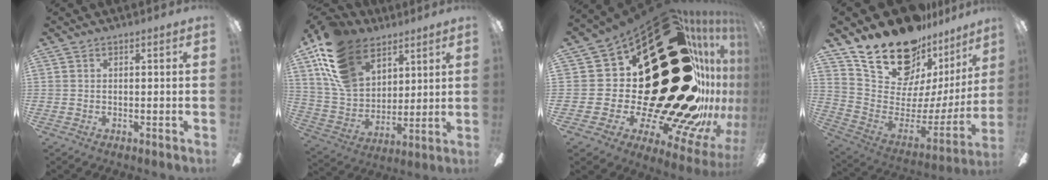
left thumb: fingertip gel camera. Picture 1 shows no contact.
{"total": 19.0, "force": [11.4, 12.3, 9.0], "torque": [-0.199, -0.042, 0.220]}
{"total": 59.5, "force": [12.4, 30.4, 49.7], "torque": [-0.586, -0.153, 0.367]}
{"total": 23.3, "force": [18.2, 10.4, 10.0], "torque": [-0.171, -0.134, 0.343]}